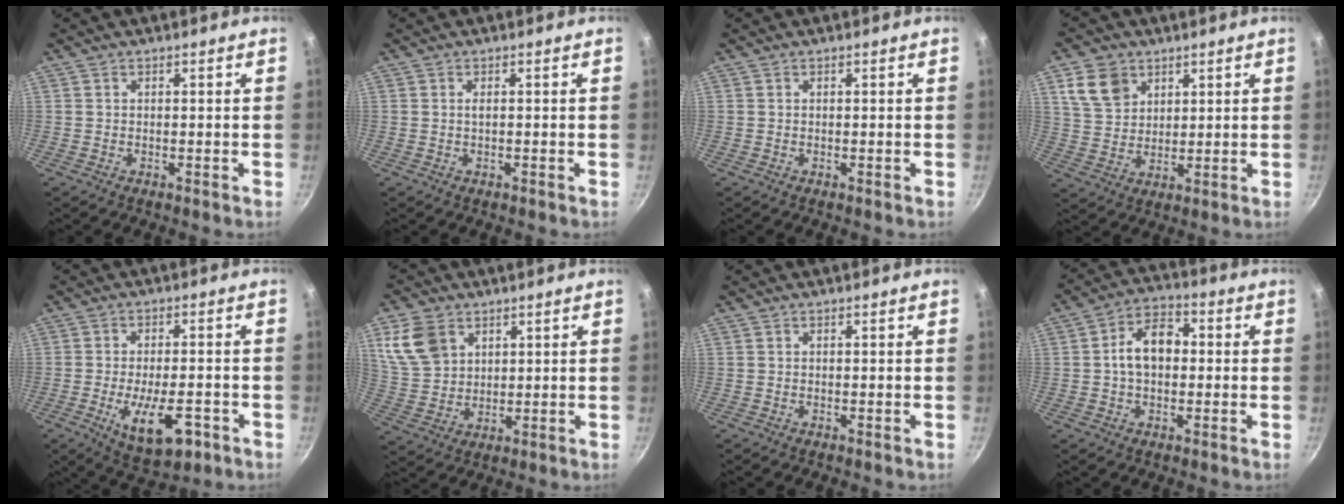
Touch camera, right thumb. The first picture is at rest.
{"total": 0.7, "force": [0.0, 0.1, 0.7], "torque": [-0.016, 0.002, -0.002]}
{"total": 0.0}
{"total": 8.9, "force": [4.3, 6.6, 4.1], "torque": [-0.054, -0.007, 0.089]}
{"total": 11.8, "force": [-4.3, 5.1, 9.7], "torque": [-0.138, 0.007, -0.058]}
{"total": 10.0, "force": [4.4, 7.3, 5.1], "torque": [-0.084, -0.010, 0.099]}
{"total": 0.0}
{"total": 9.2, "force": [0.3, 6.3, 6.8], "torque": [-0.084, 0.027, -0.006]}